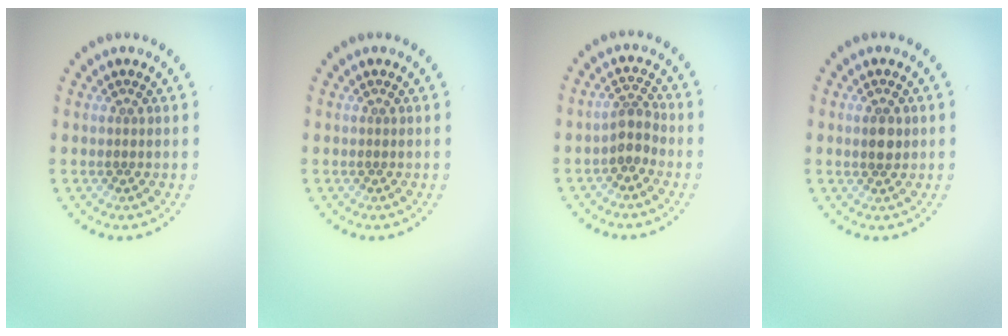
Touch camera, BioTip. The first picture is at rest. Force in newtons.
{"total": 0.0}
{"total": 2.0, "press": 1.6, "slide": 1.2}
{"total": 1.8, "press": 1.8, "slide": 0.4}